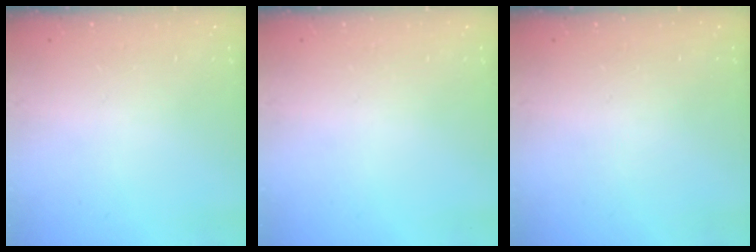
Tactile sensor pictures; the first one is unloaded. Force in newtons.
{"total": 0.0}
{"total": 0.0}